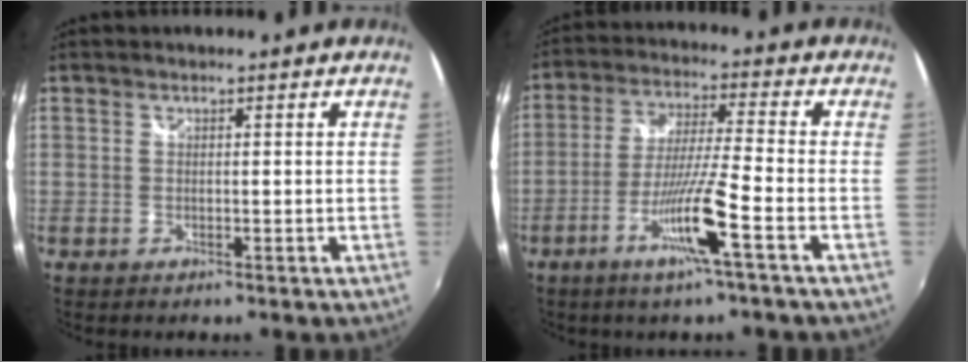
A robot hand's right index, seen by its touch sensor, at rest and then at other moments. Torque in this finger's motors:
{"motor_torque": [1.19, 0.95, 0.57, 0.11]}